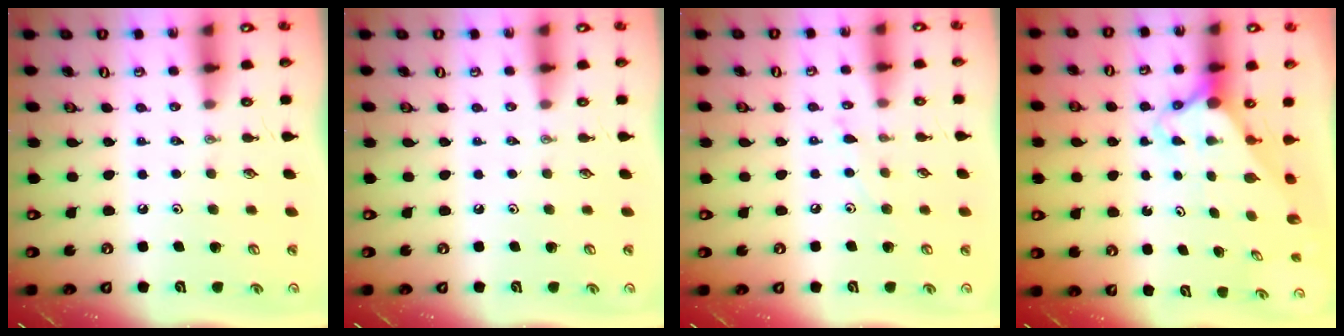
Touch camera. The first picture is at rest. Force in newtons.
{"total": 0.0}
{"total": 6.4, "press": 6.4, "slide": 0.3}
{"total": 2.9, "press": 2.9, "slide": 0.2}